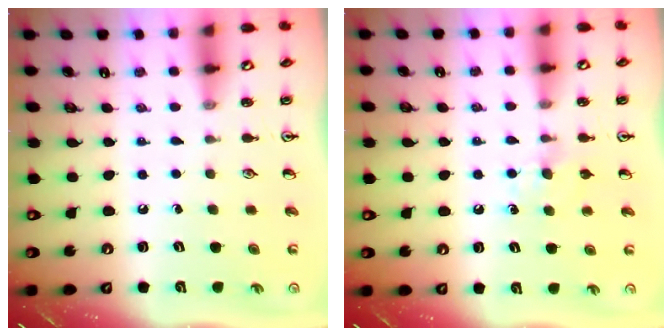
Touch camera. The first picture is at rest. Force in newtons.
{"total": 6.1, "press": 6.0, "slide": 0.7}